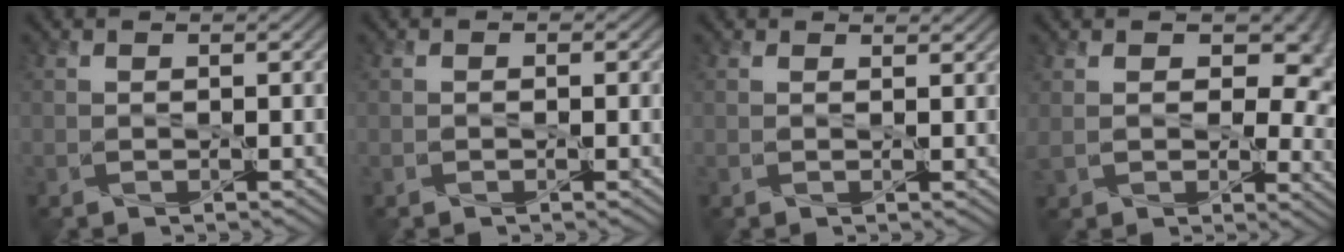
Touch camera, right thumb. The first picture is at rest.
{"total": 0.7, "force": [-0.3, 0.7, 0.0], "torque": [0.000, -0.003, -0.010]}
{"total": 1.2, "force": [1.0, 0.6, 0.3], "torque": [-0.007, 0.001, 0.020]}
{"total": 10.7, "force": [3.0, 7.0, 7.6], "torque": [-0.142, -0.016, 0.066]}